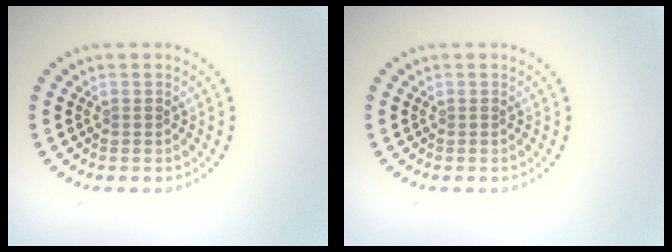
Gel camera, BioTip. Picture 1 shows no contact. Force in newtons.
{"total": 0.0}